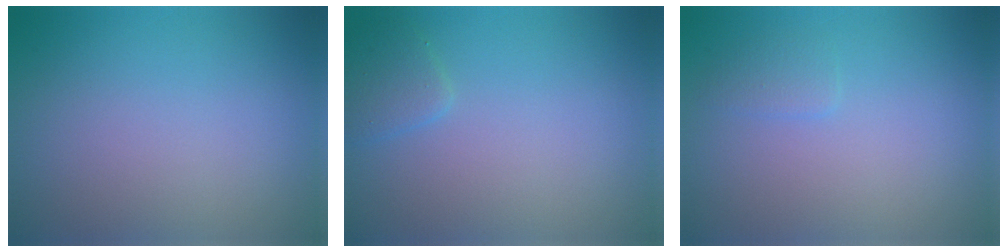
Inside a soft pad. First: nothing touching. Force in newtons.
{"total": 1.5, "press": 1.5, "slide": 0.1}
{"total": 1.0, "press": 1.0, "slide": 0.0}